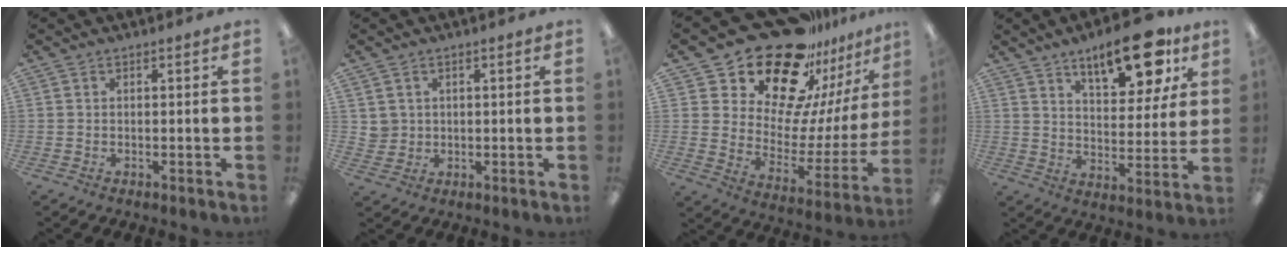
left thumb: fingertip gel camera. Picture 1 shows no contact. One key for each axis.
{"total": 3.4, "fx": 1.7, "fy": 3.0, "fz": -0.2, "tx": -0.010, "ty": 0.002, "tz": 0.033}
{"total": 24.3, "fx": 19.2, "fy": 11.6, "fz": 9.3, "tx": -0.147, "ty": -0.142, "tz": 0.351}
{"total": 16.1, "fx": 10.9, "fy": 6.4, "fz": 10.0, "tx": -0.130, "ty": -0.055, "tz": 0.178}